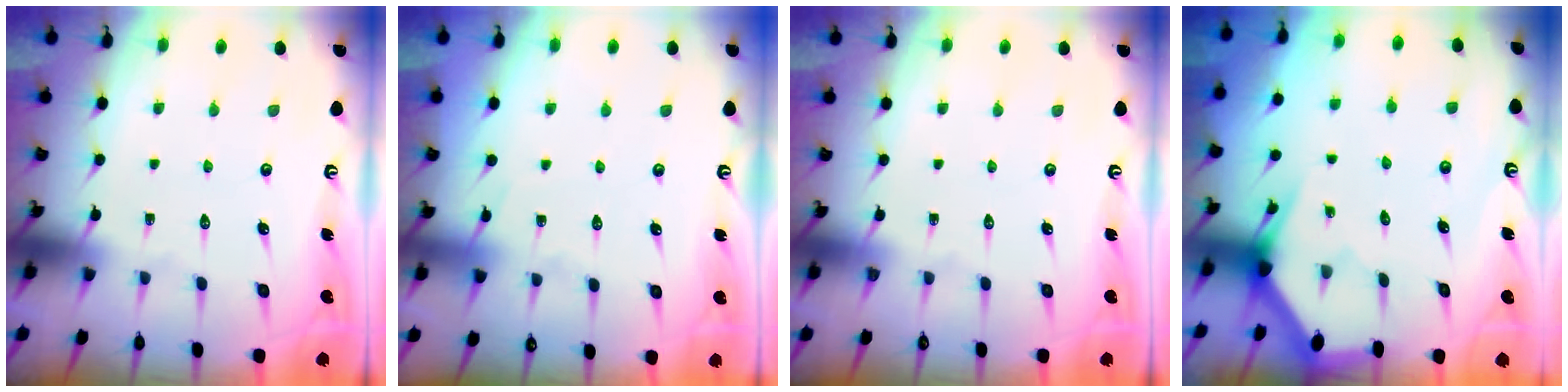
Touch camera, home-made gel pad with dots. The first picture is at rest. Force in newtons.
{"total": 3.7, "press": 3.7, "slide": 0.5}
{"total": 0.0}
{"total": 3.0, "press": 3.0, "slide": 0.1}